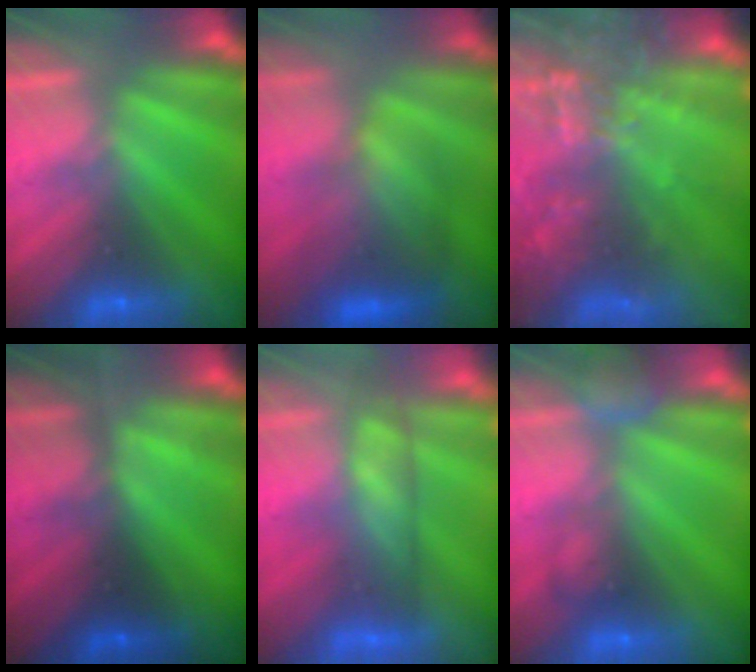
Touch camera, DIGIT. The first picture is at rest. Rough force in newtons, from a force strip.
{"total": 3.7}
{"total": 7.4}
{"total": 1.3}
{"total": 3.8}
{"total": 2.5}